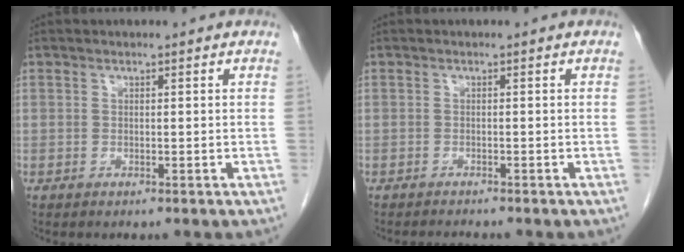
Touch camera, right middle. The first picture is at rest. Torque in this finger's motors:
{"motor_torque": [-0.02, 0.03, -0.01, -0.01]}